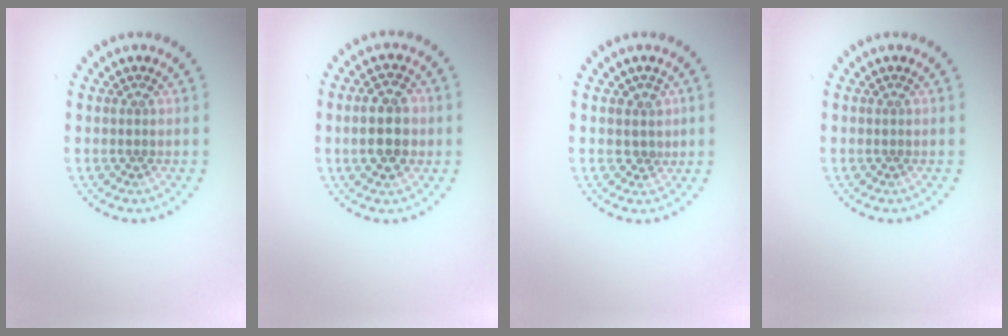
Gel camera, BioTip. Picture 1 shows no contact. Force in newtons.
{"total": 4.5, "press": 4.5, "slide": 0.0}
{"total": 1.5, "press": 1.2, "slide": 0.9}
{"total": 0.0}